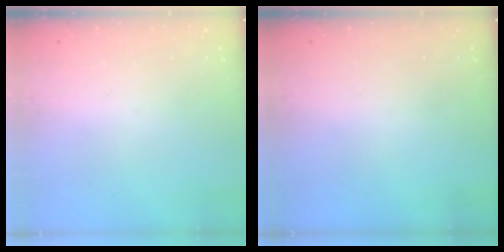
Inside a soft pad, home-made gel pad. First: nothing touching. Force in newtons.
{"total": 0.0}